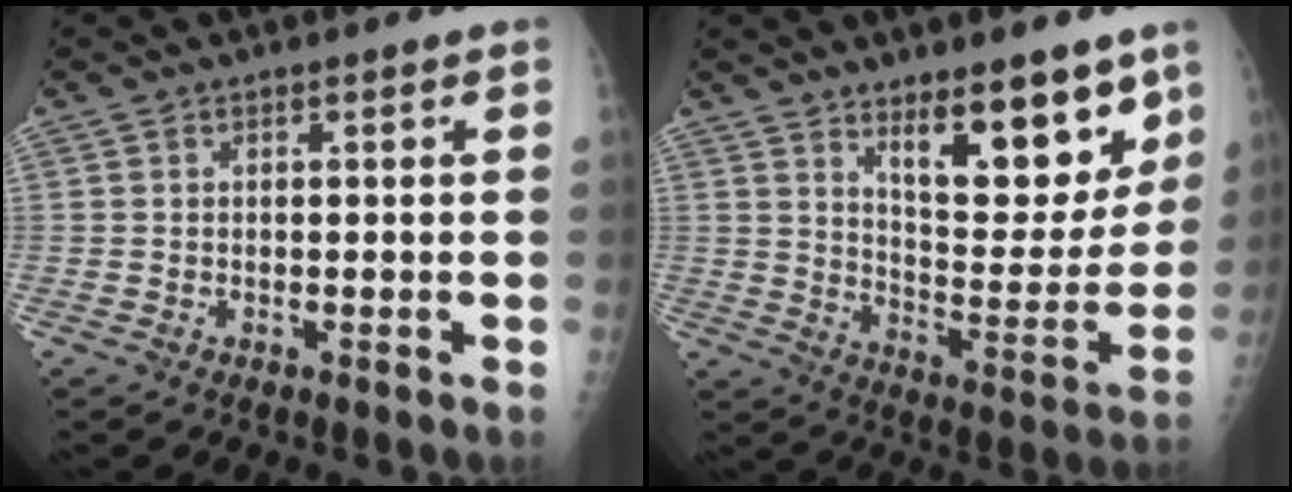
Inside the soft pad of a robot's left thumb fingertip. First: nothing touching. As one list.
[{"total": 16.2, "force": [10.4, 5.9, 11.0], "torque": [-0.106, -0.082, 0.168]}]